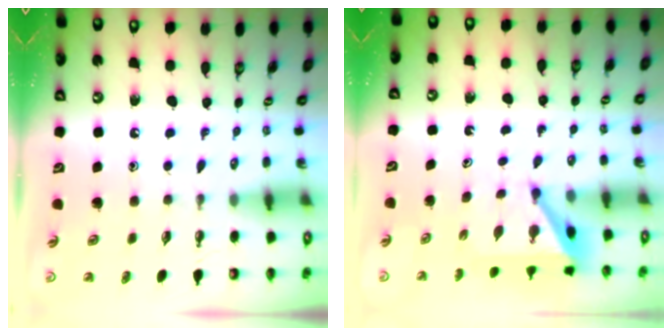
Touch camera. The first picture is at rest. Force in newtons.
{"total": 4.9, "press": 4.9, "slide": 0.1}